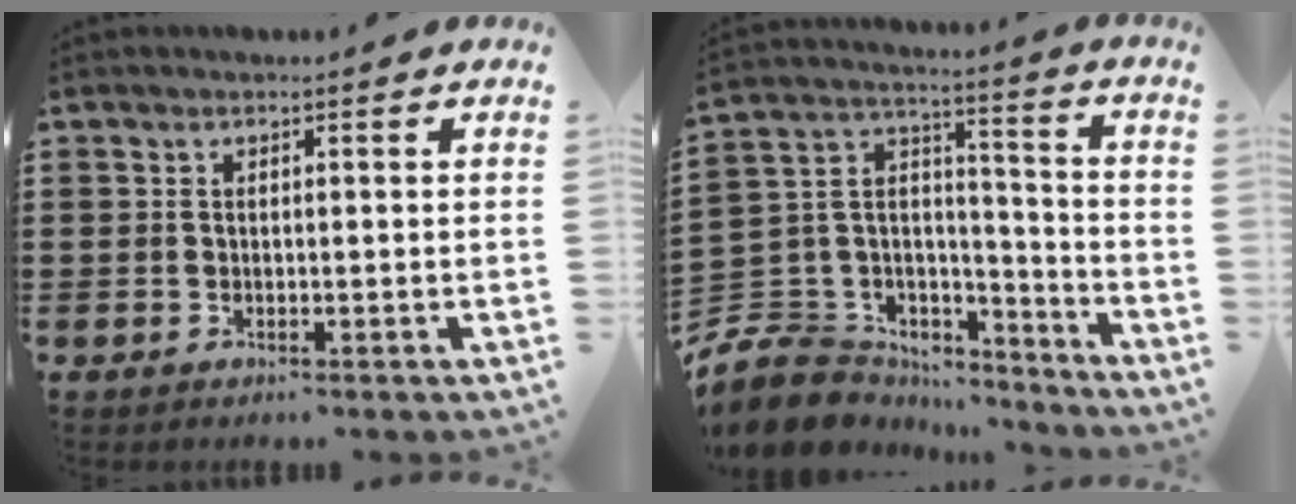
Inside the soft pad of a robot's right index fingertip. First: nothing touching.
{"total": 8.1, "force": [-5.3, 5.9, 1.5], "torque": [-0.069, -0.004, -0.101]}